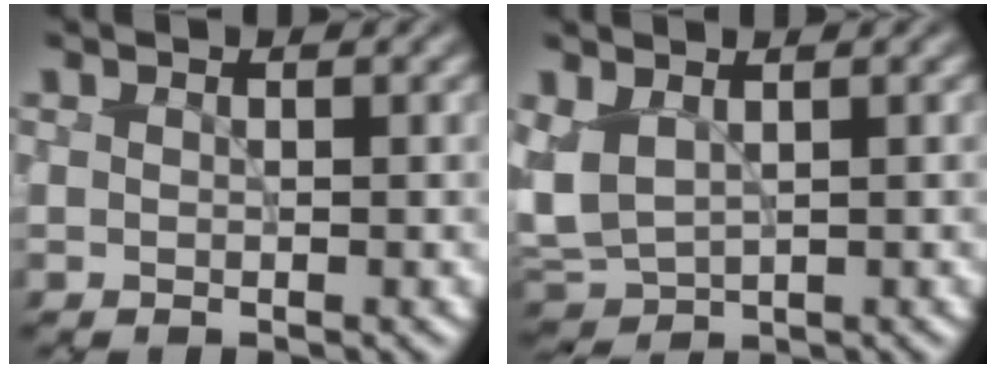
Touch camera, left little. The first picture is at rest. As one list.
[{"total": 3.3, "force": [0.7, 1.9, 2.5], "torque": [-0.068, -0.002, 0.018]}]